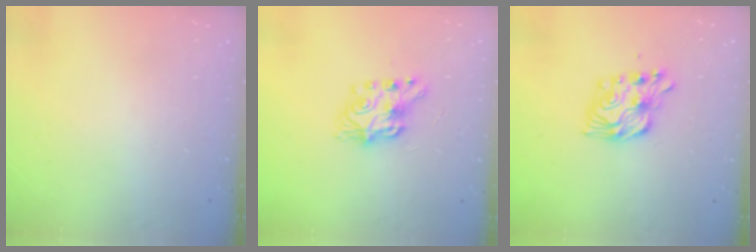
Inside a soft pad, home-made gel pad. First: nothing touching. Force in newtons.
{"total": 7.9, "press": 7.9, "slide": 0.3}
{"total": 11.6, "press": 11.6, "slide": 0.3}